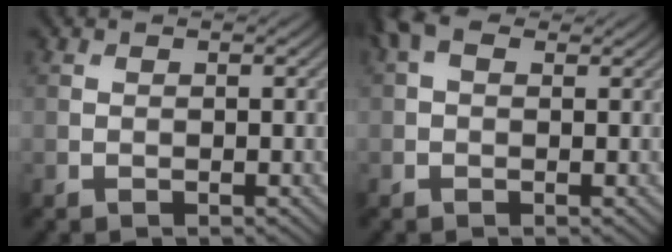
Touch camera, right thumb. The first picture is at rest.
{"total": 2.9, "force": [1.1, 1.8, 2.0], "torque": [-0.042, 0.009, 0.012]}